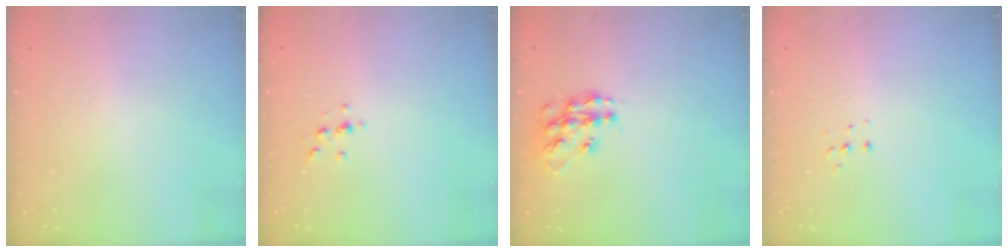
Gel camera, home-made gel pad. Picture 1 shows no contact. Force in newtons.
{"total": 2.4, "press": 2.4, "slide": 0.3}
{"total": 13.3, "press": 13.3, "slide": 0.9}
{"total": 3.8, "press": 3.7, "slide": 0.7}